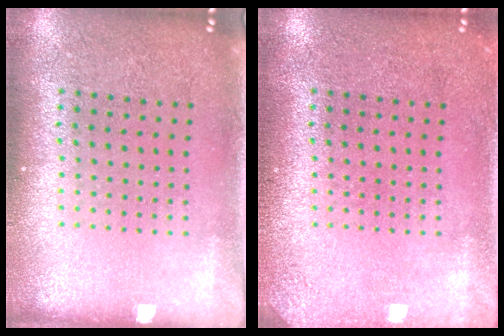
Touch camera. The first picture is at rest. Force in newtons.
{"total": 1.4, "press": 1.4, "slide": 0.1}